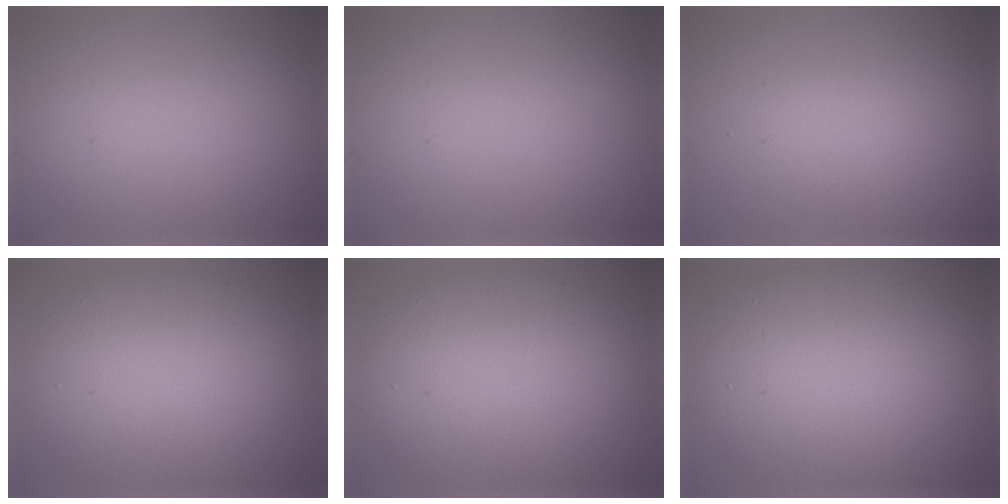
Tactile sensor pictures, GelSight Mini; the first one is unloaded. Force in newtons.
{"total": 0.0}
{"total": 1.9, "press": 1.9, "slide": 0.1}
{"total": 8.6, "press": 8.6, "slide": 0.5}
{"total": 8.6, "press": 8.6, "slide": 0.5}
{"total": 11.1, "press": 11.1, "slide": 0.6}